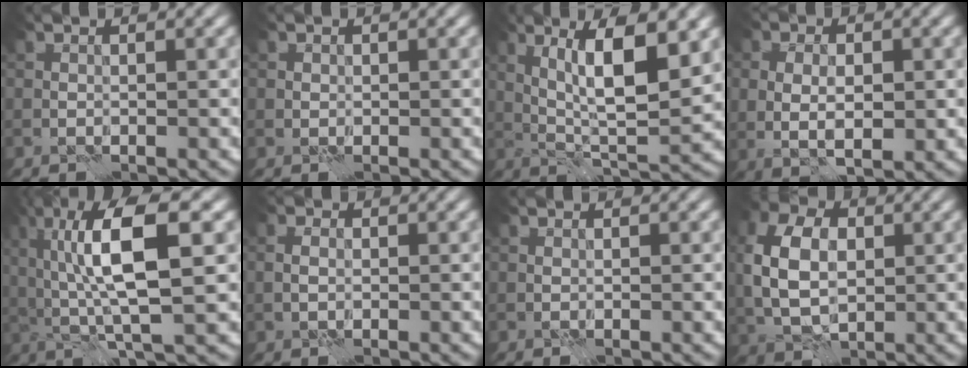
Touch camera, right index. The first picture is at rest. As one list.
[{"total": 0.7, "force": [0.1, 0.4, -0.5], "torque": [0.014, -0.003, 0.001]}, {"total": 8.2, "force": [2.6, 2.0, 7.6], "torque": [-0.119, -0.001, 0.050]}, {"total": 4.3, "force": [-0.2, 2.7, 3.3], "torque": [-0.045, -0.004, 0.003]}, {"total": 9.0, "force": [1.9, 2.6, 8.4], "torque": [-0.147, 0.004, 0.035]}, {"total": 1.0, "force": [-0.2, 0.9, 0.5], "torque": [-0.009, -0.001, -0.002]}, {"total": 0.0}, {"total": 7.3, "force": [0.7, 5.2, 5.1], "torque": [-0.122, 0.007, 0.006]}]